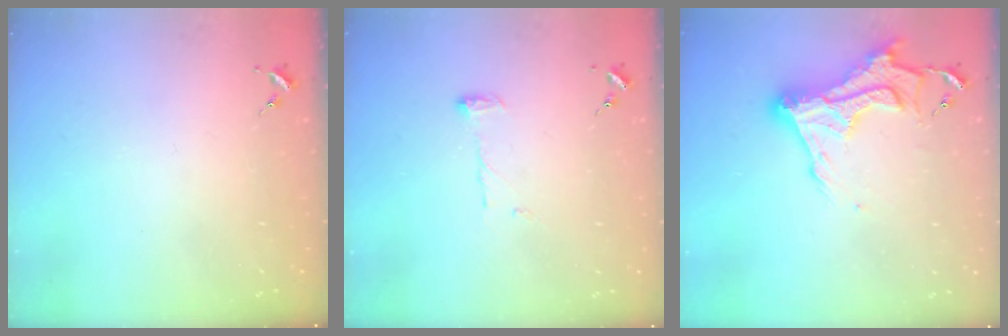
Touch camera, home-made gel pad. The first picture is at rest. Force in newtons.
{"total": 6.3, "press": 6.3, "slide": 0.6}
{"total": 15.9, "press": 15.8, "slide": 1.3}